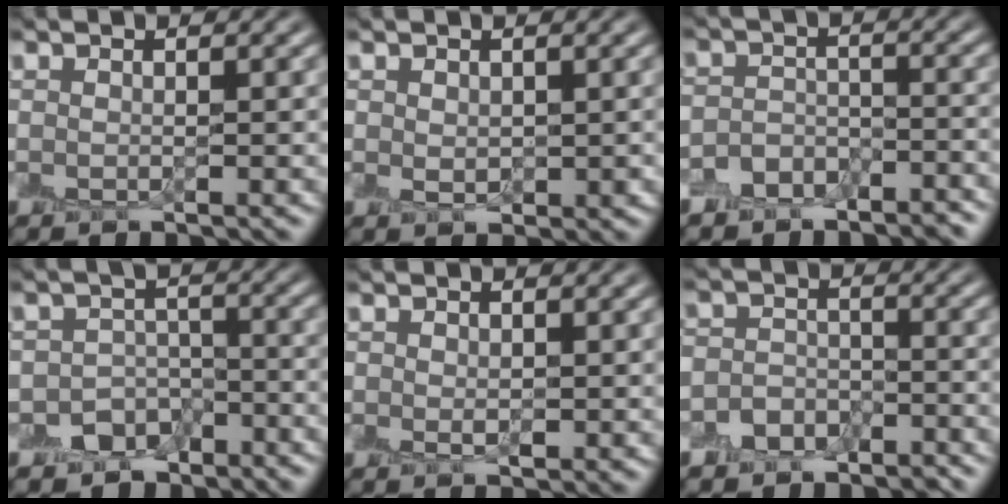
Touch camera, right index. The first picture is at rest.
{"total": 1.2, "force": [0.6, 0.9, 0.7], "torque": [-0.006, 0.003, 0.018]}
{"total": 3.8, "force": [-3.4, 1.7, 0.3], "torque": [0.005, 0.003, -0.059]}
{"total": 4.2, "force": [-2.7, 3.0, 1.0], "torque": [-0.001, -0.007, -0.042]}
{"total": 0.9, "force": [0.7, 0.3, 0.5], "torque": [-0.005, 0.003, 0.017]}
{"total": 3.6, "force": [-2.8, 2.2, 0.1], "torque": [0.011, 0.004, -0.055]}